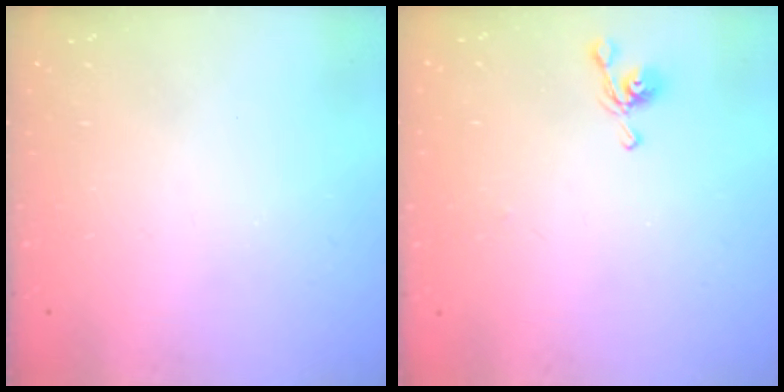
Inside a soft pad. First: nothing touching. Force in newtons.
{"total": 4.3, "press": 4.3, "slide": 0.2}